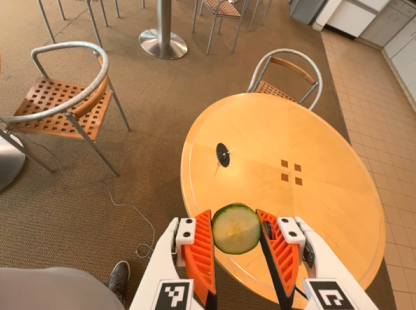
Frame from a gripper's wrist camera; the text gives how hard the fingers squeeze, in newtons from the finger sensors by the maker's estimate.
{"total": 8.0, "left": 7.6, "right": 8.4}